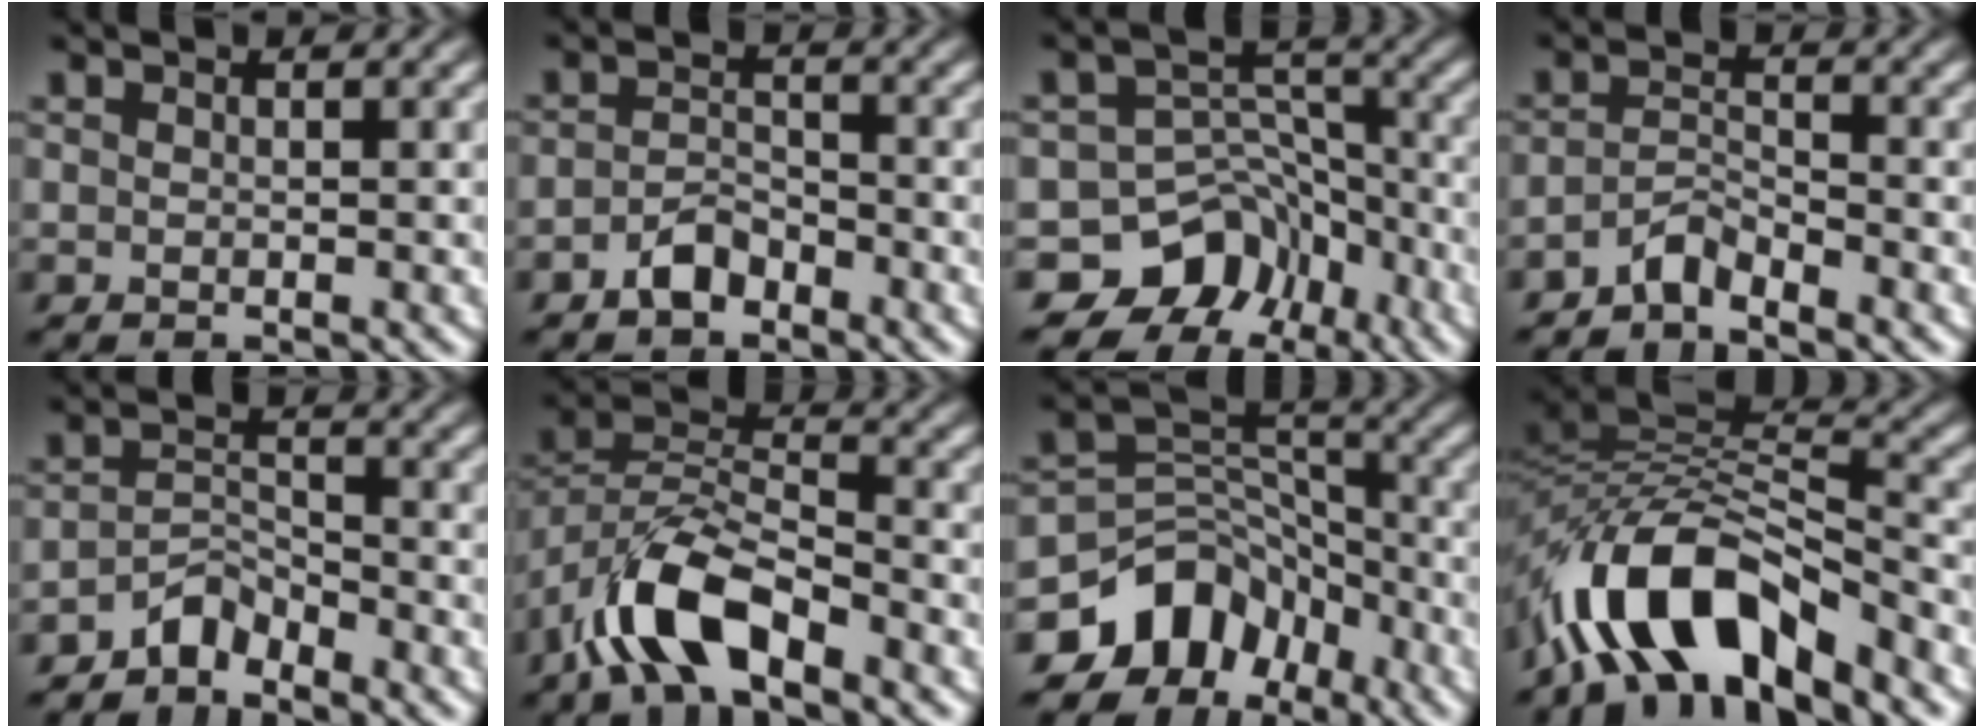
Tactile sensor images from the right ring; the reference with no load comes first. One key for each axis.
{"total": 2.9, "fx": -2.3, "fy": 1.4, "fz": 1.0, "tx": -0.014, "ty": -0.006, "tz": -0.038}
{"total": 13.6, "fx": -5.9, "fy": 11.1, "fz": 5.2, "tx": -0.090, "ty": -0.055, "tz": -0.087}
{"total": 3.5, "fx": -2.7, "fy": 1.6, "fz": 1.4, "tx": -0.028, "ty": -0.009, "tz": -0.049}
{"total": 4.3, "fx": -3.3, "fy": 2.4, "fz": 1.5, "tx": -0.022, "ty": -0.010, "tz": -0.058}
{"total": 6.5, "fx": -2.3, "fy": 4.2, "fz": 4.4, "tx": -0.100, "ty": -0.020, "tz": -0.036}
{"total": 10.9, "fx": -4.4, "fy": 8.5, "fz": 5.4, "tx": -0.078, "ty": -0.021, "tz": -0.072}
{"total": 10.1, "fx": -3.4, "fy": 6.4, "fz": 7.1, "tx": -0.155, "ty": -0.039, "tz": -0.044}